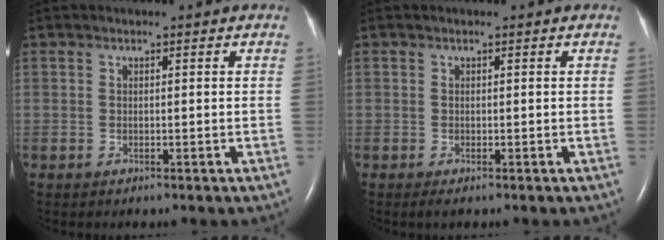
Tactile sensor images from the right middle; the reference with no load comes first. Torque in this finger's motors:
{"motor_torque": [0.04, 0.05, 0.06, 0.00]}